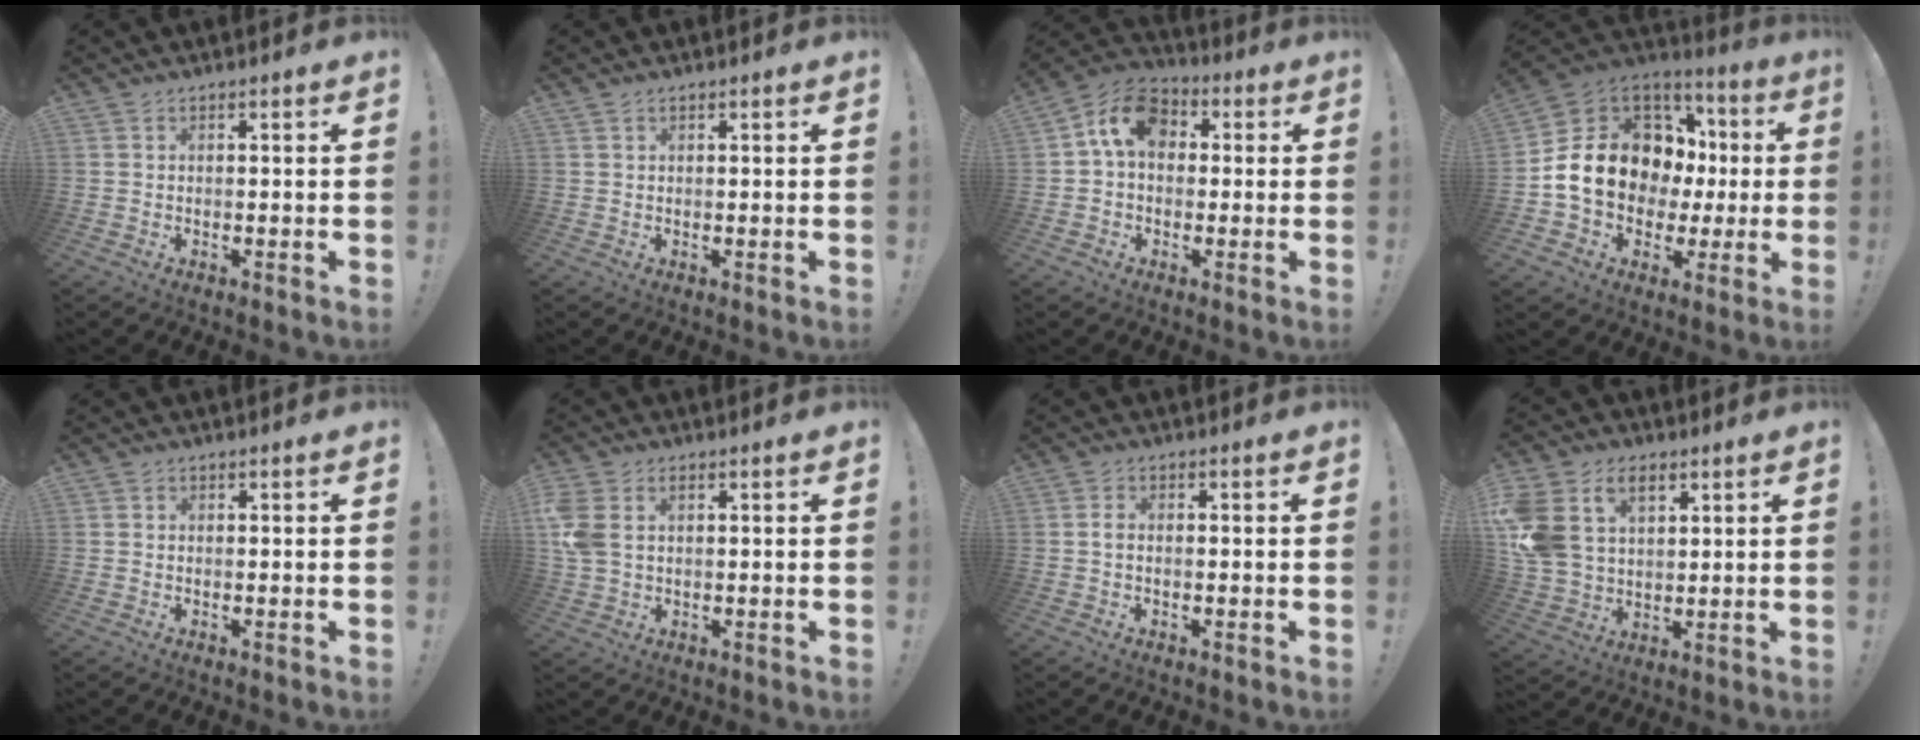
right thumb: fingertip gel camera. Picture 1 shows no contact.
{"total": 0.5, "force": [0.5, 0.1, 0.2], "torque": [0.004, -0.004, 0.008]}
{"total": 11.6, "force": [2.4, 8.4, 7.7], "torque": [-0.121, 0.018, 0.052]}
{"total": 18.8, "force": [2.1, 14.6, 11.6], "torque": [-0.198, 0.002, 0.071]}
{"total": 0.6, "force": [-0.1, 0.6, 0.1], "torque": [-0.008, 0.006, -0.001]}
{"total": 5.7, "force": [1.5, 4.0, 3.7], "torque": [-0.094, -0.004, 0.026]}
{"total": 1.4, "force": [-0.1, 0.7, 1.2], "torque": [-0.022, 0.005, -0.002]}
{"total": 14.5, "force": [6.2, 10.4, 8.1], "torque": [-0.159, -0.025, 0.122]}